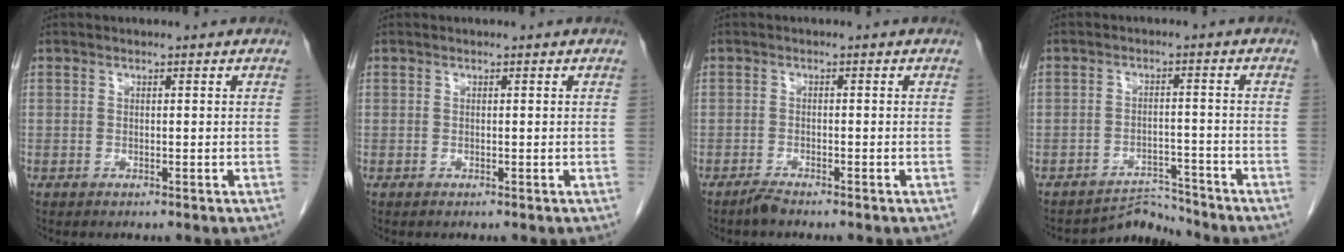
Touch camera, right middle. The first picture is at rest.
{"total": 0.0}
{"total": 1.4, "force": [-1.3, 0.0, 0.6], "torque": [-0.016, -0.003, -0.025]}
{"total": 4.2, "force": [-3.8, -0.1, -1.6], "torque": [0.030, 0.008, -0.057]}